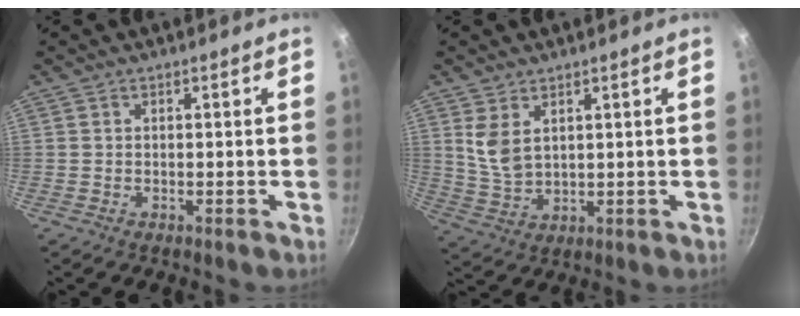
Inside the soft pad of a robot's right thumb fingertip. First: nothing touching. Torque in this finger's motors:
{"motor_torque": [-0.63, 0.76, 0.20, -0.33, 0.07]}